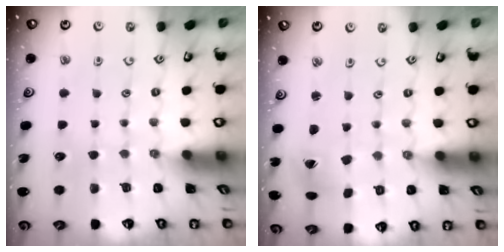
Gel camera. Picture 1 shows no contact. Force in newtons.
{"total": 1.3, "press": 1.3, "slide": 0.1}